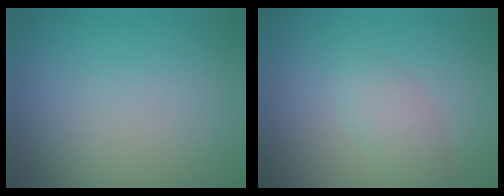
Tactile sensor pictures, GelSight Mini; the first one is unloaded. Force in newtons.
{"total": 1.8, "press": 1.8, "slide": 0.0}